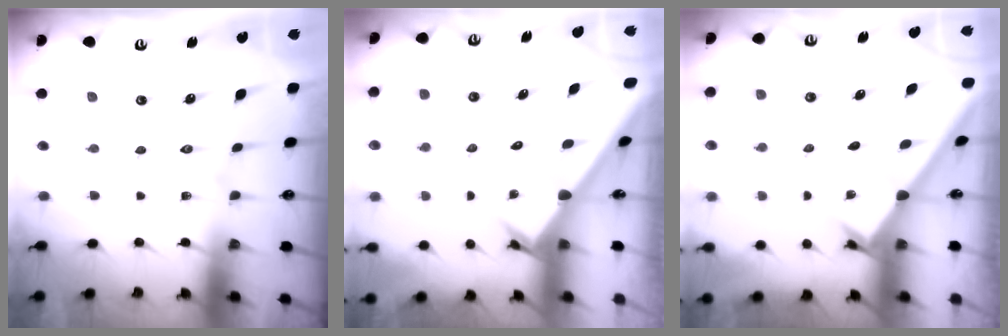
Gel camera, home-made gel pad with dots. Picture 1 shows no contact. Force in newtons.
{"total": 2.6, "press": 2.6, "slide": 0.3}
{"total": 1.6, "press": 1.6, "slide": 0.1}